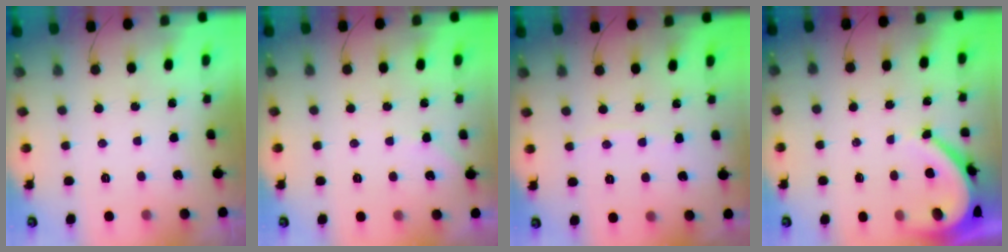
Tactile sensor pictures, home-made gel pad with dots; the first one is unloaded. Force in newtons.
{"total": 3.5, "press": 3.4, "slide": 0.6}
{"total": 1.5, "press": 1.5, "slide": 0.2}
{"total": 6.0, "press": 6.0, "slide": 0.7}